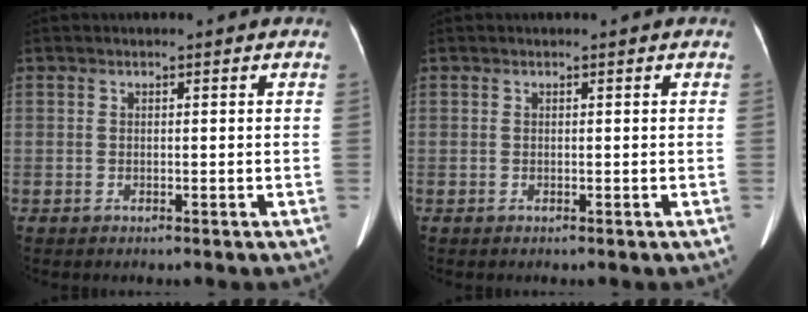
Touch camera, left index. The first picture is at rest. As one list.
[{"total": 0.0}]